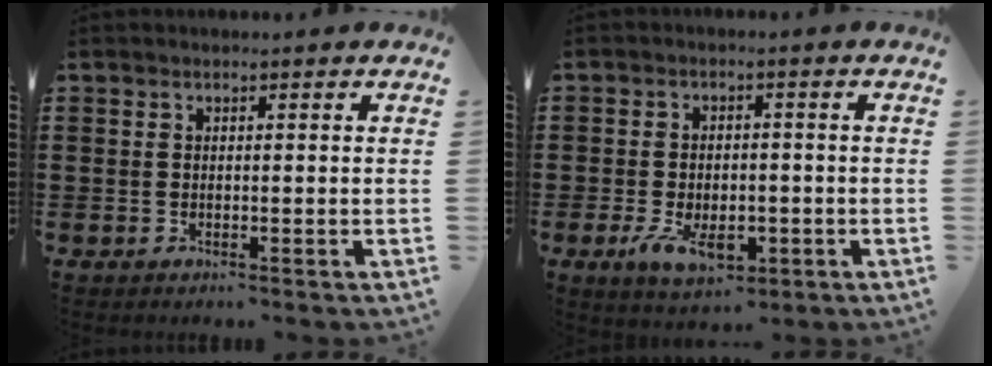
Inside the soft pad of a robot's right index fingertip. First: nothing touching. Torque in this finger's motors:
{"motor_torque": [1.19, 0.95, 0.21, 0.11]}